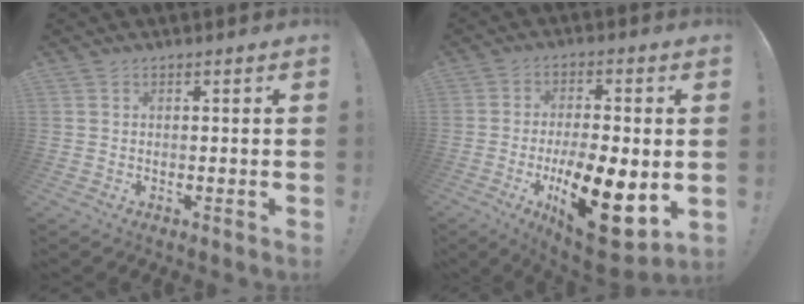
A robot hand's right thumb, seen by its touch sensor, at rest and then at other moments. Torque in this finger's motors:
{"motor_torque": [1.35, 2.20, 1.52, -1.26, 0.47]}